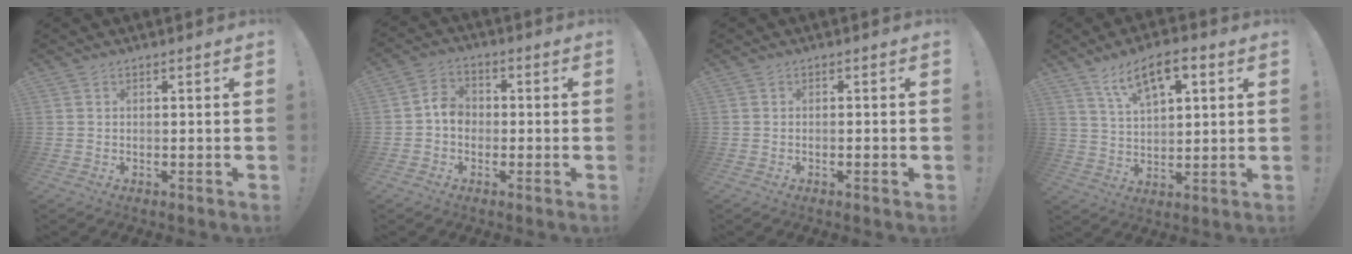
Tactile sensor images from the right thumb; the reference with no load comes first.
{"total": 6.4, "force": [-1.0, 5.2, 3.7], "torque": [-0.070, 0.019, -0.016]}
{"total": 1.0, "force": [-0.5, 0.0, 0.9], "torque": [-0.014, 0.001, -0.007]}
{"total": 11.0, "force": [5.8, 4.7, 8.0], "torque": [-0.130, -0.015, 0.103]}